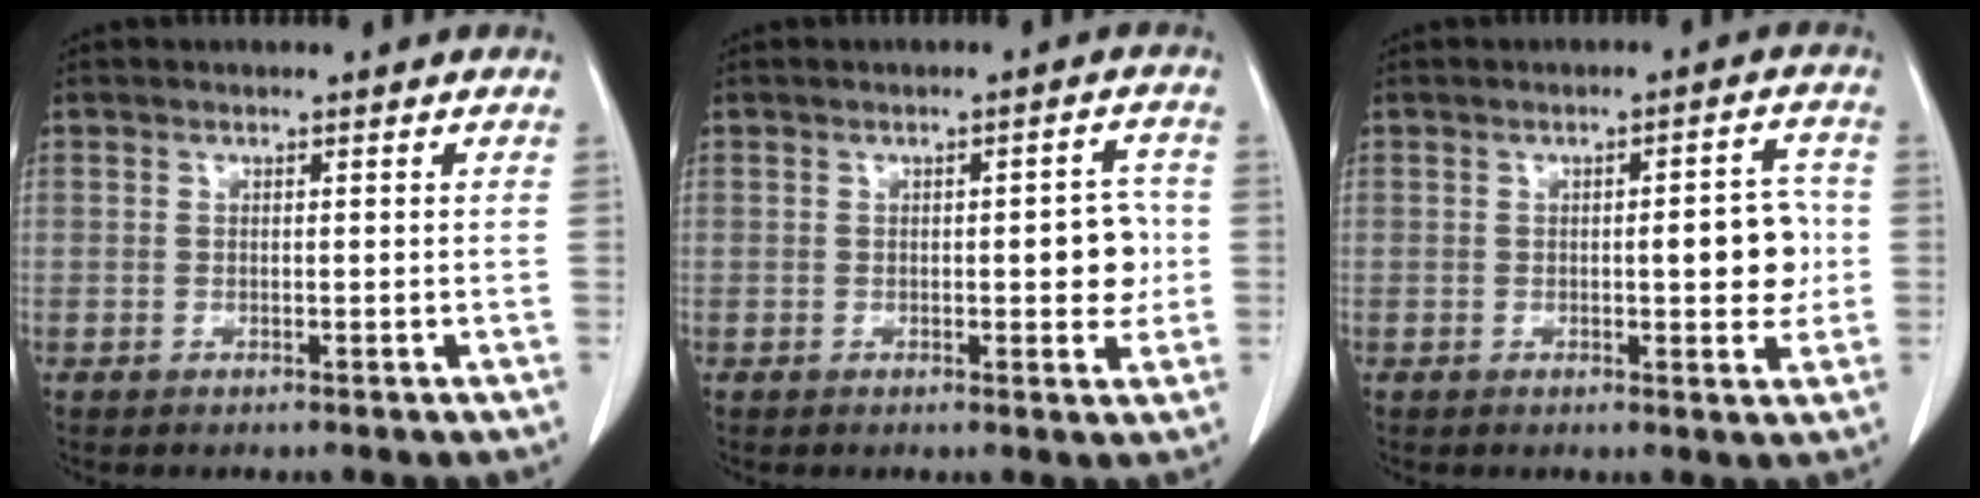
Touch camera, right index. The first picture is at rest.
{"total": 4.9, "force": [-0.2, 1.7, 4.6], "torque": [-0.054, 0.004, -0.002]}
{"total": 6.3, "force": [-0.3, 1.8, 6.0], "torque": [-0.076, 0.009, -0.002]}